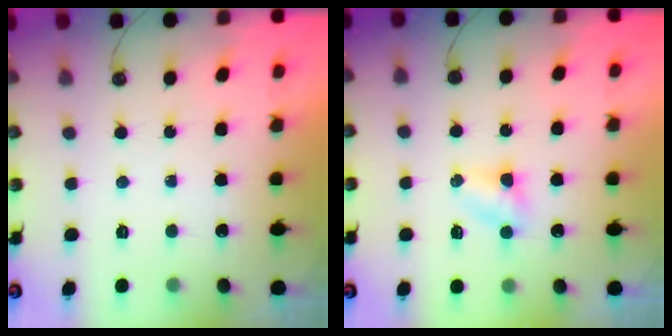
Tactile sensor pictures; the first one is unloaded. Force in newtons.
{"total": 3.7, "press": 3.7, "slide": 0.5}